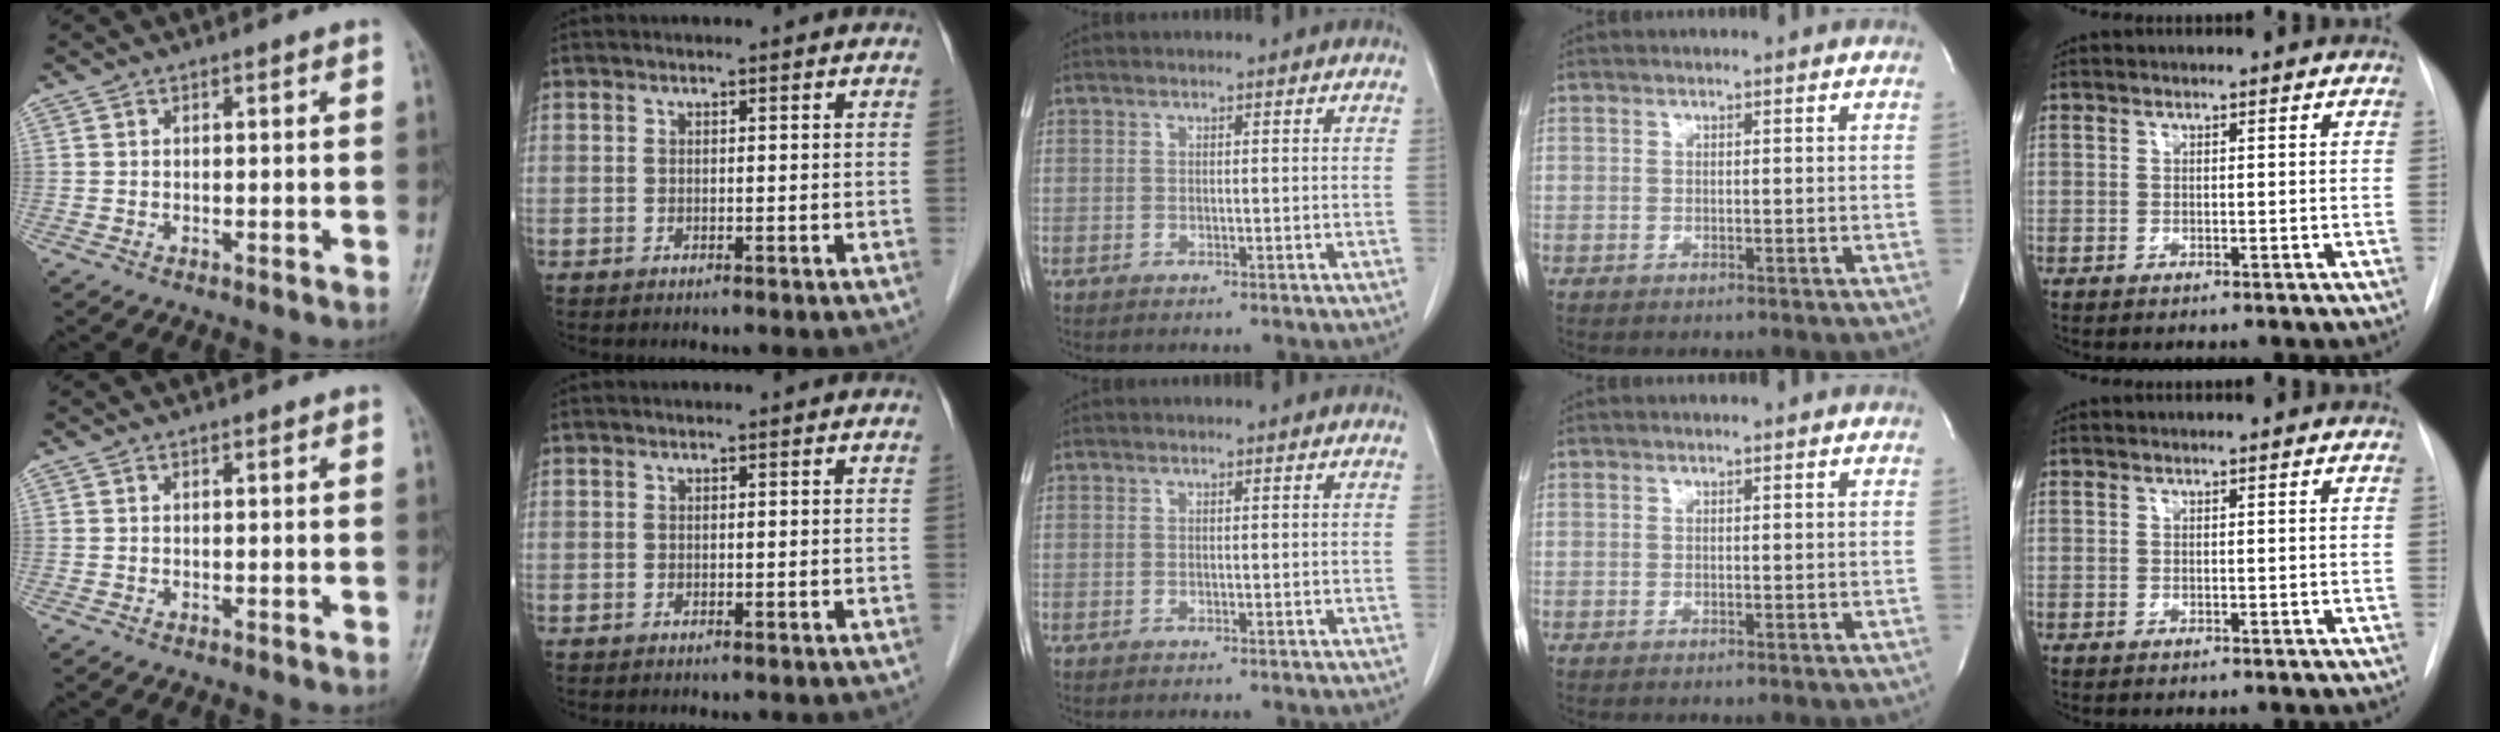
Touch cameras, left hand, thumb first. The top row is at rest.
{}